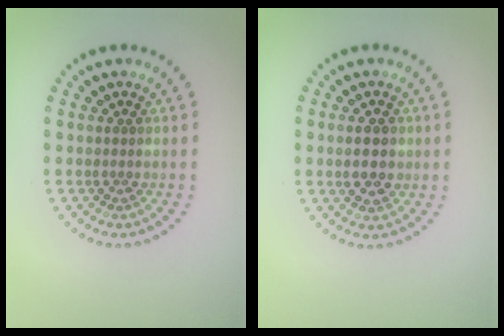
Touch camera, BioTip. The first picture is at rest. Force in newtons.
{"total": 2.5, "press": 2.5, "slide": 0.1}